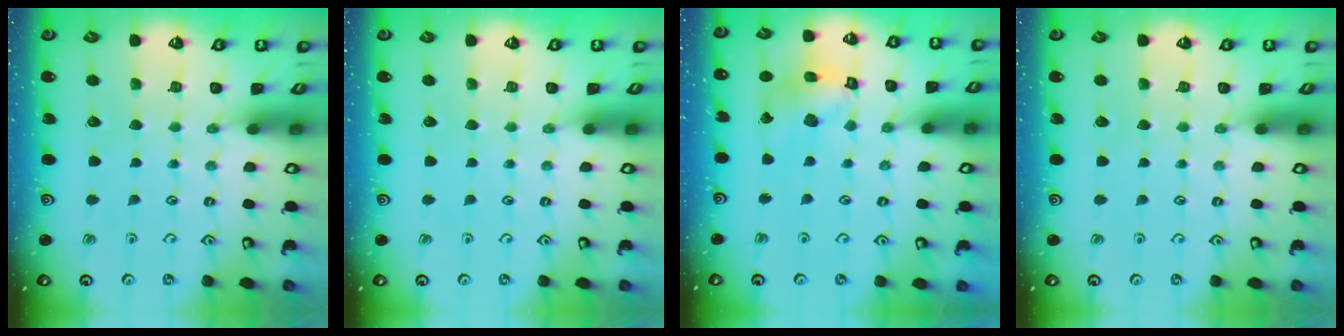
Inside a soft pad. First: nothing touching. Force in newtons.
{"total": 0.0}
{"total": 11.1, "press": 11.0, "slide": 1.2}
{"total": 0.0}